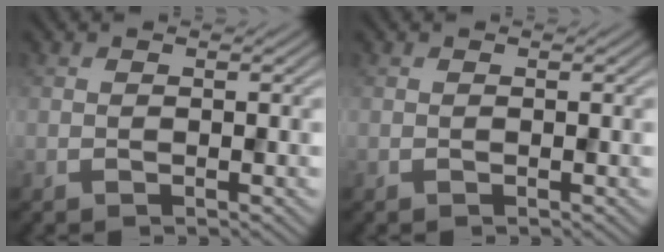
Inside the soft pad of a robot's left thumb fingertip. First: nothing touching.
{"total": 0.0}